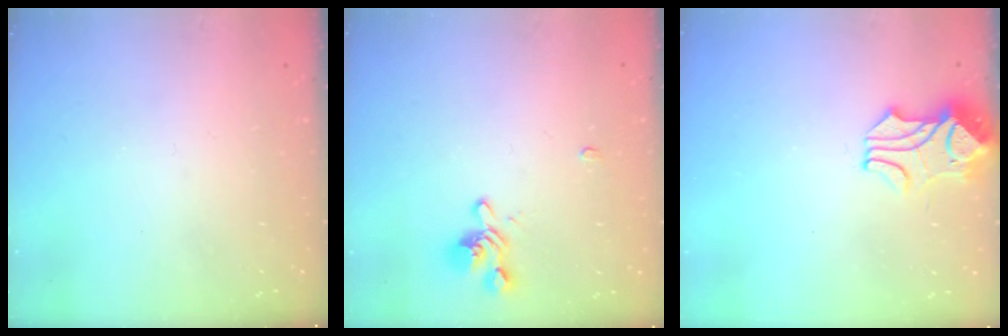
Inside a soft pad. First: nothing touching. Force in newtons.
{"total": 2.9, "press": 2.7, "slide": 1.0}
{"total": 2.0, "press": 1.8, "slide": 0.8}